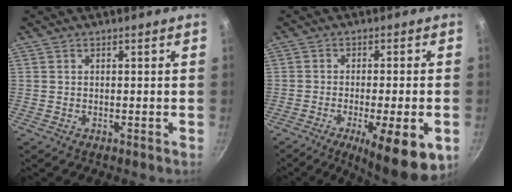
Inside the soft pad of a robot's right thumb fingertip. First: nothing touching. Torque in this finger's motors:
{"motor_torque": [0.10, 0.35, 0.05, -0.07, 0.29]}